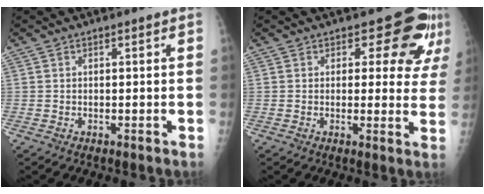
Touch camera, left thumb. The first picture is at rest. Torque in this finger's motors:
{"motor_torque": [0.01, 0.20, -0.19, -0.30, 0.02]}